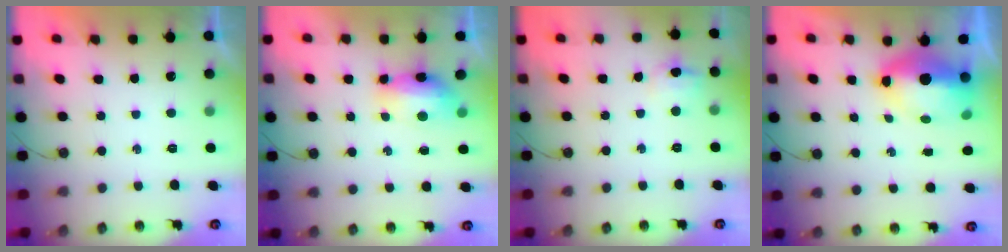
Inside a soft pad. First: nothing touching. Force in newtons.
{"total": 7.6, "press": 7.4, "slide": 1.3}
{"total": 9.1, "press": 5.0, "slide": 7.6}
{"total": 10.1, "press": 10.1, "slide": 1.3}